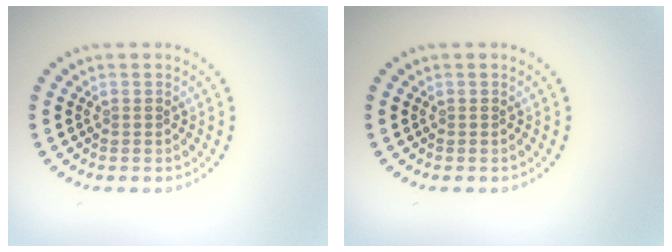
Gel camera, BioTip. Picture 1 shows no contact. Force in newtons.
{"total": 0.0}